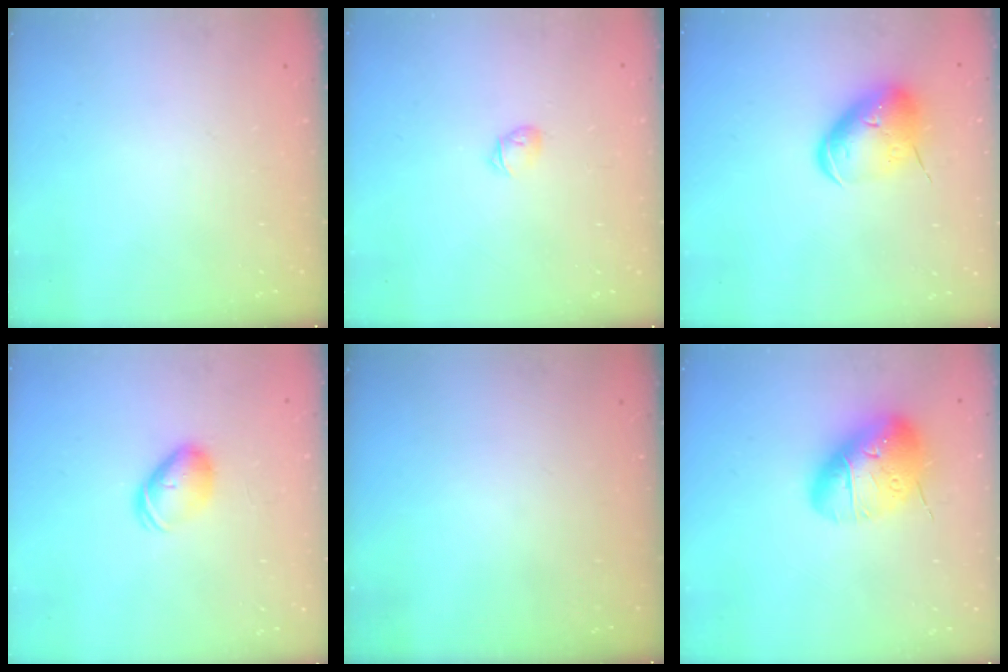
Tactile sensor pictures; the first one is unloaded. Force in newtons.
{"total": 3.2, "press": 3.1, "slide": 0.8}
{"total": 10.0, "press": 9.8, "slide": 1.9}
{"total": 8.3, "press": 8.3, "slide": 0.8}
{"total": 0.0}
{"total": 19.5, "press": 19.1, "slide": 3.7}